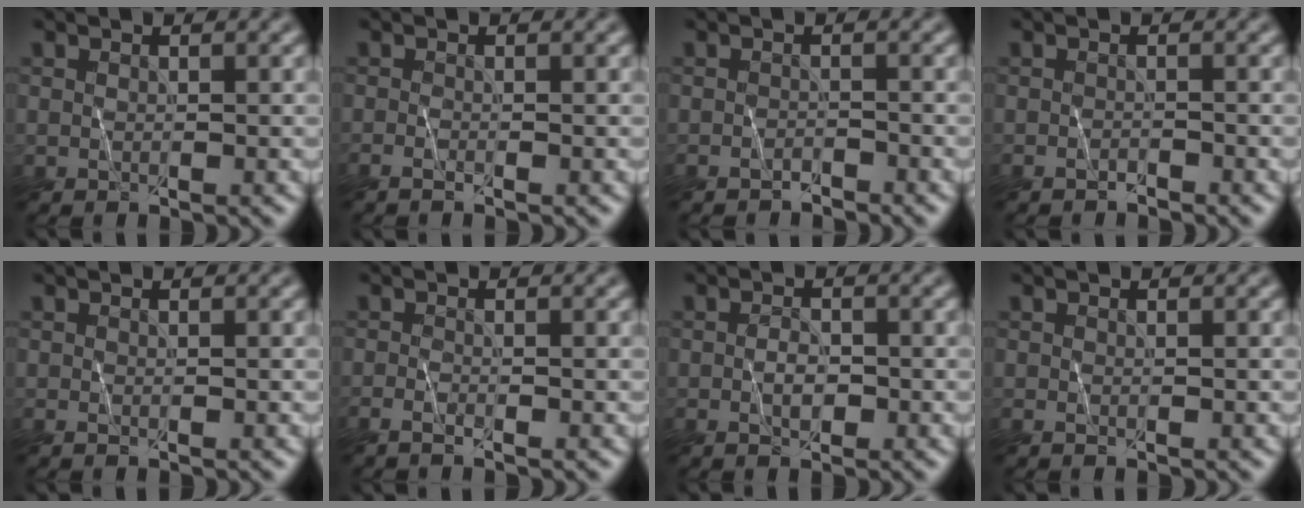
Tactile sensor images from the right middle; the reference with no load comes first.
{"total": 0.7, "force": [-0.5, 0.1, 0.6], "torque": [-0.011, -0.002, -0.011]}
{"total": 1.2, "force": [-1.2, 0.0, 0.2], "torque": [-0.002, 0.001, -0.024]}
{"total": 0.9, "force": [-0.9, 0.0, 0.2], "torque": [-0.003, 0.002, -0.018]}
{"total": 0.0}
{"total": 1.1, "force": [-0.7, 0.2, 0.8], "torque": [-0.013, 0.000, -0.019]}
{"total": 1.4, "force": [-0.6, 0.6, 1.2], "torque": [-0.021, 0.005, -0.014]}
{"total": 0.0}